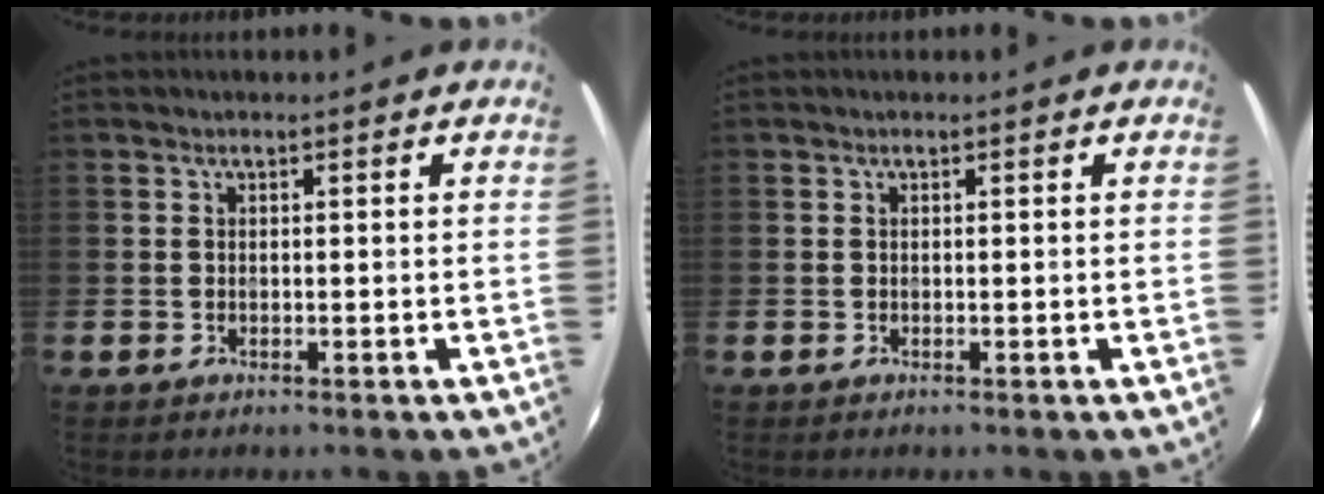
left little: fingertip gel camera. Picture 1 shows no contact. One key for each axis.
{"total": 0.0}